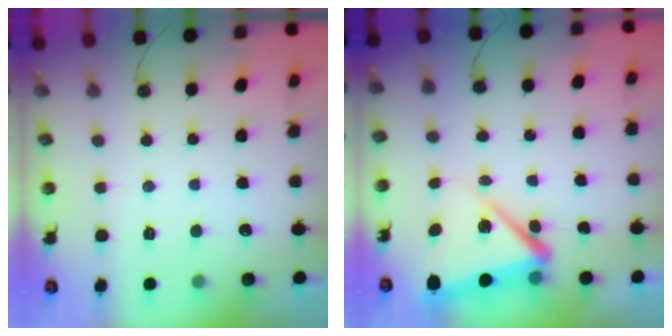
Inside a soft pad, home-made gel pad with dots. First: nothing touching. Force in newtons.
{"total": 8.1, "press": 8.1, "slide": 0.7}